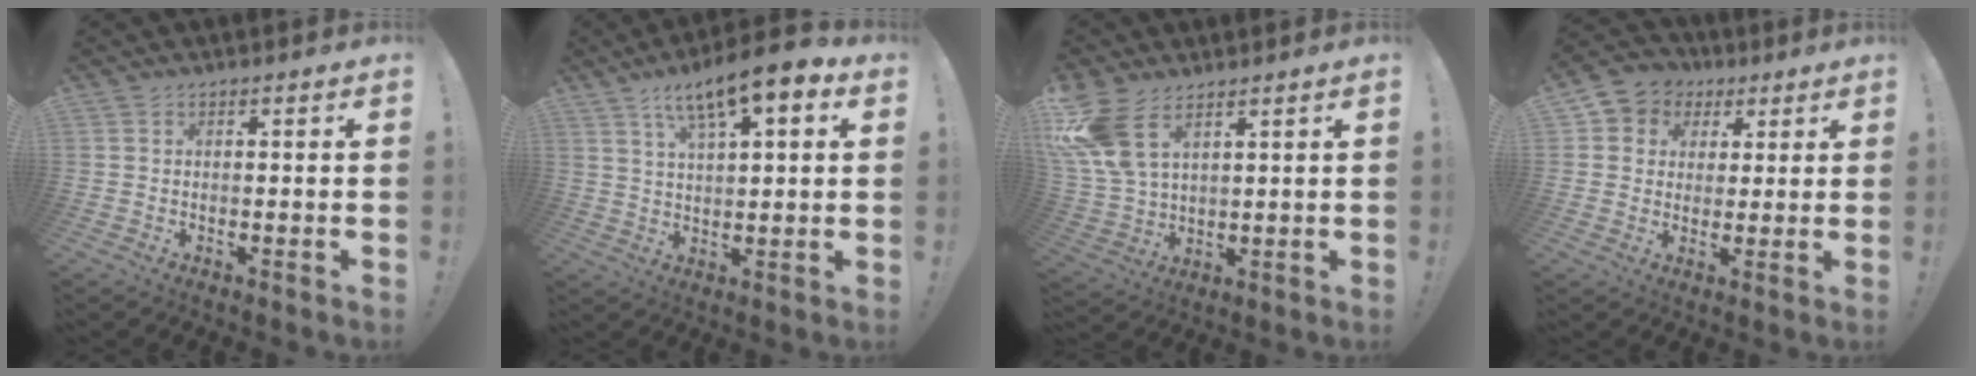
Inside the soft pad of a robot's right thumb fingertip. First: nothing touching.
{"total": 10.6, "force": [6.3, 2.7, 8.1], "torque": [-0.136, -0.031, 0.107]}
{"total": 11.1, "force": [6.3, 5.7, 7.2], "torque": [-0.148, -0.028, 0.125]}
{"total": 6.9, "force": [1.4, 6.6, 1.7], "torque": [-0.024, -0.001, 0.034]}